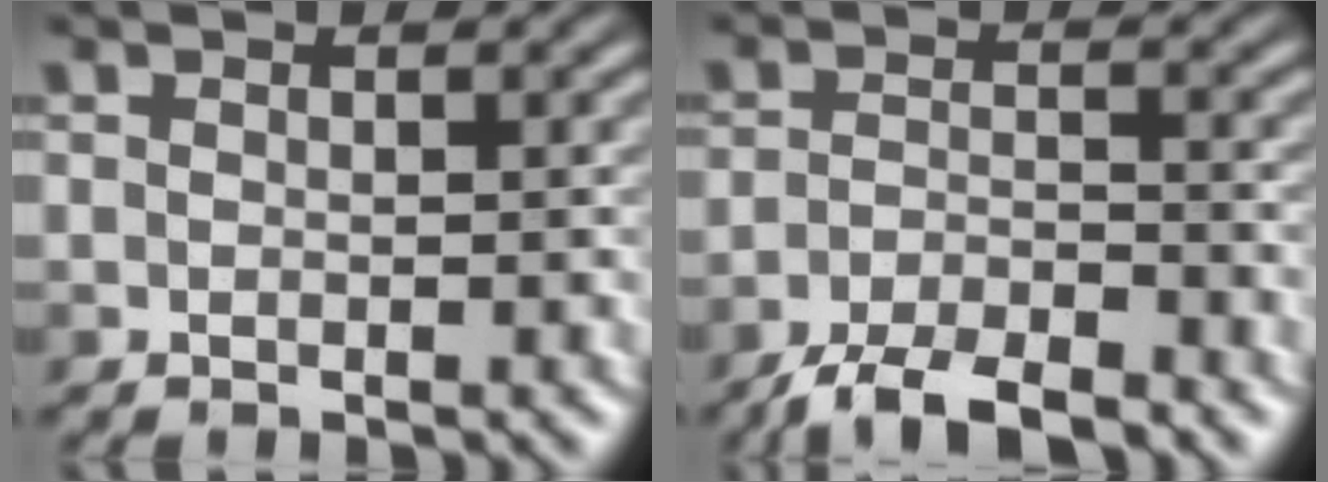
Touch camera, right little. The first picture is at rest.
{"total": 5.2, "force": [-4.7, 0.5, 2.1], "torque": [-0.046, -0.003, -0.092]}